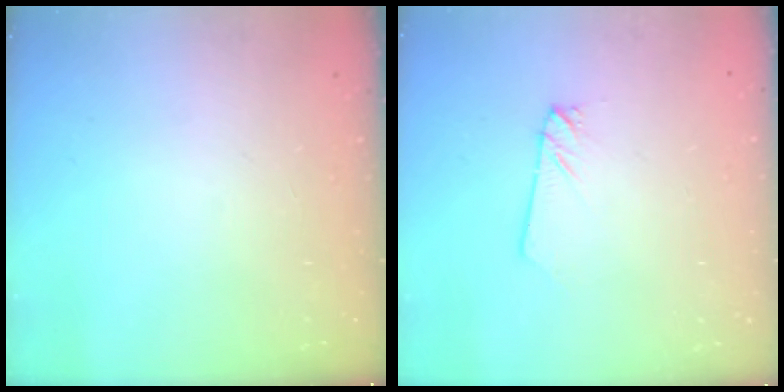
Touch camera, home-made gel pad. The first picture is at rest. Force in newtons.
{"total": 1.6, "press": 1.6, "slide": 0.0}